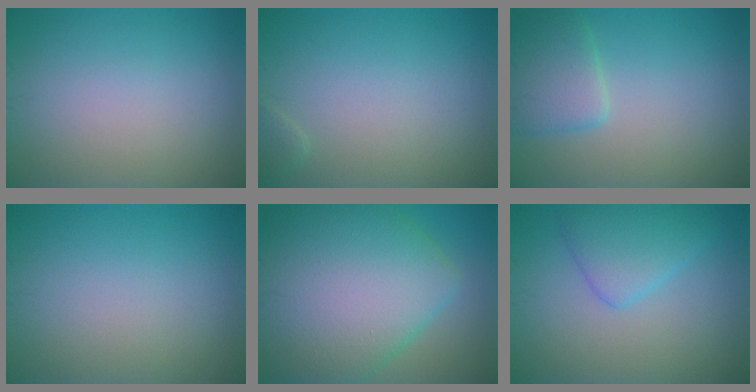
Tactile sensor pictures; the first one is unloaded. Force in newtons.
{"total": 0.8, "press": 0.8, "slide": 0.1}
{"total": 3.5, "press": 3.5, "slide": 0.6}
{"total": 0.0}
{"total": 13.7, "press": 13.7, "slide": 0.6}
{"total": 3.4, "press": 3.4, "slide": 0.3}